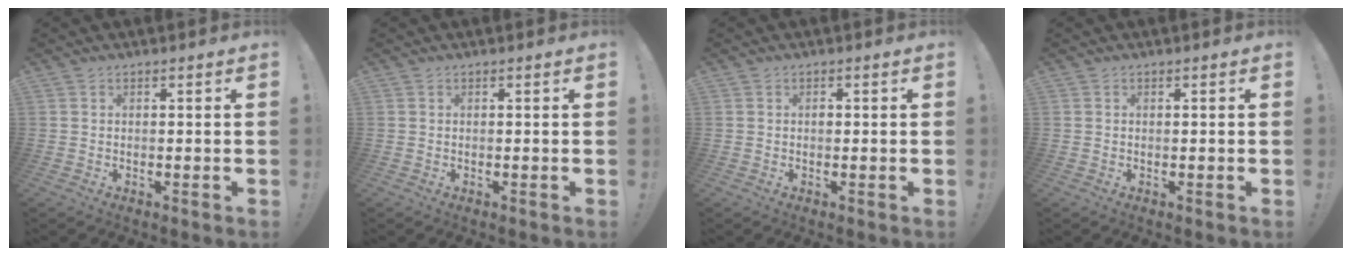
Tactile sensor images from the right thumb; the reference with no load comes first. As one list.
[{"total": 0.0}, {"total": 0.8, "force": [-0.4, 0.5, 0.4], "torque": [-0.015, 0.007, -0.007]}, {"total": 0.0}]